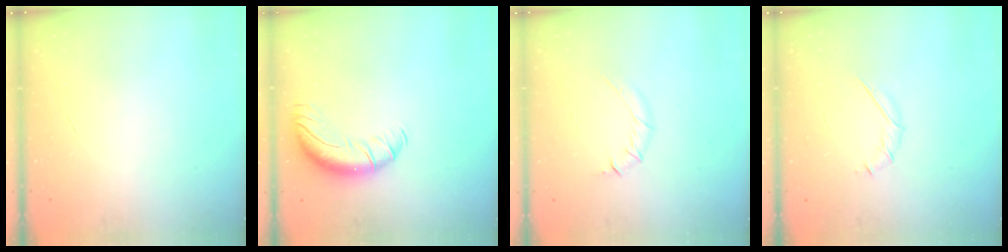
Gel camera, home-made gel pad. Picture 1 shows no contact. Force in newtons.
{"total": 10.5, "press": 10.2, "slide": 2.4}
{"total": 5.4, "press": 5.1, "slide": 1.6}
{"total": 2.7, "press": 2.6, "slide": 0.8}